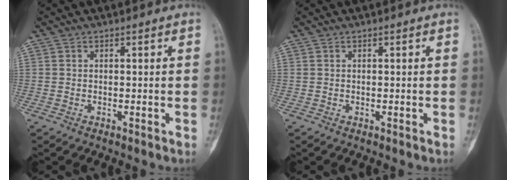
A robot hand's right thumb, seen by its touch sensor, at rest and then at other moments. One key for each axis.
{"total": 0.0}